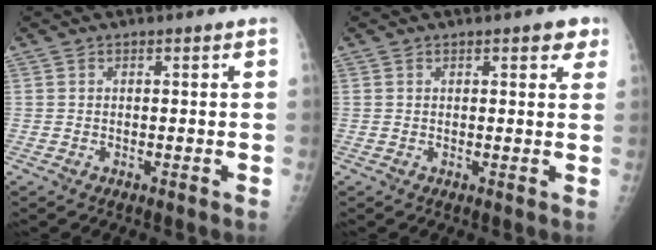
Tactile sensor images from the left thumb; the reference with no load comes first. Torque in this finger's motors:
{"motor_torque": [0.47, 0.44, 0.53, -0.02, 0.12]}